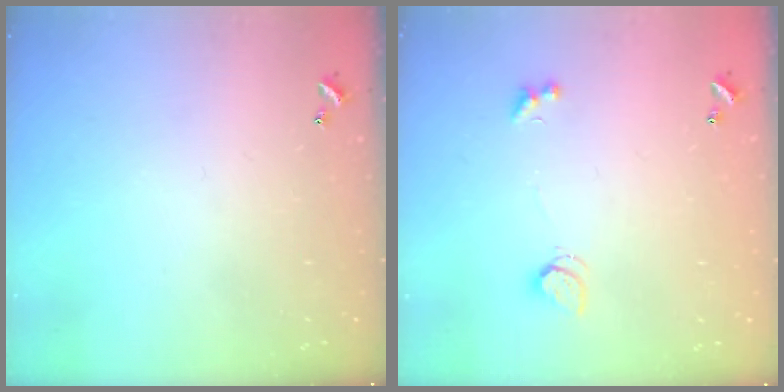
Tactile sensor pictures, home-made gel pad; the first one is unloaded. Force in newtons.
{"total": 2.2, "press": 2.1, "slide": 0.6}